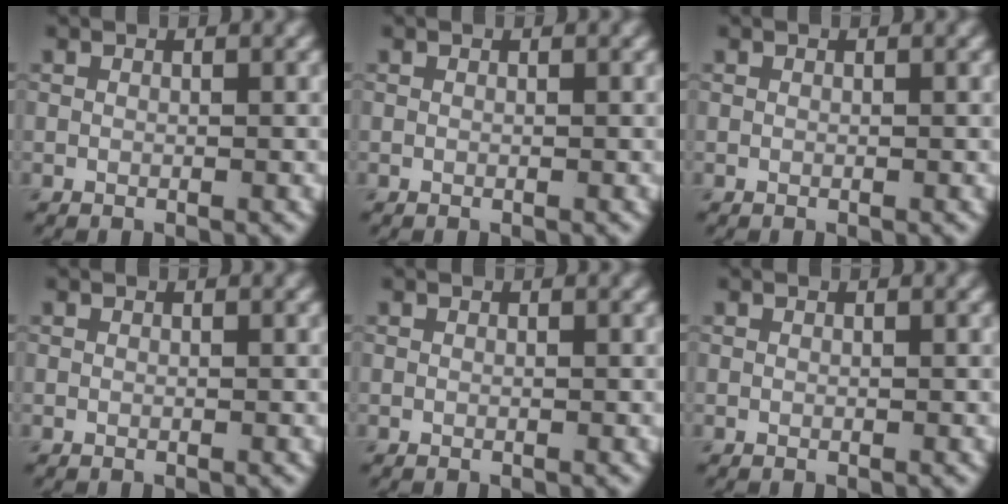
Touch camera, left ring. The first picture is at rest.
{"total": 0.0}
{"total": 0.0}
{"total": 0.0}
{"total": 0.0}
{"total": 0.0}